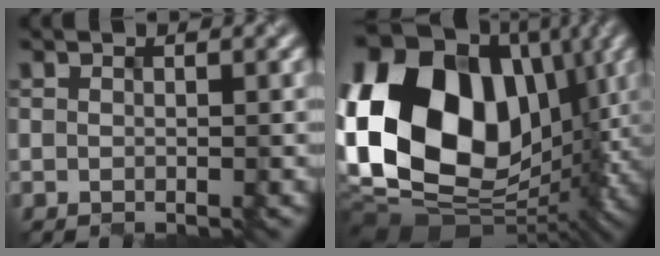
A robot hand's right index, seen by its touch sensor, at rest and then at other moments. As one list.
[{"total": 19.9, "force": [2.2, 15.1, 12.9], "torque": [-0.250, 0.014, 0.053]}]